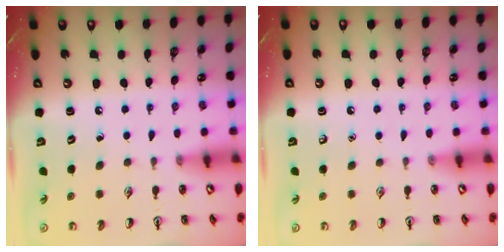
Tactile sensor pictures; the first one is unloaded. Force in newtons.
{"total": 0.0}